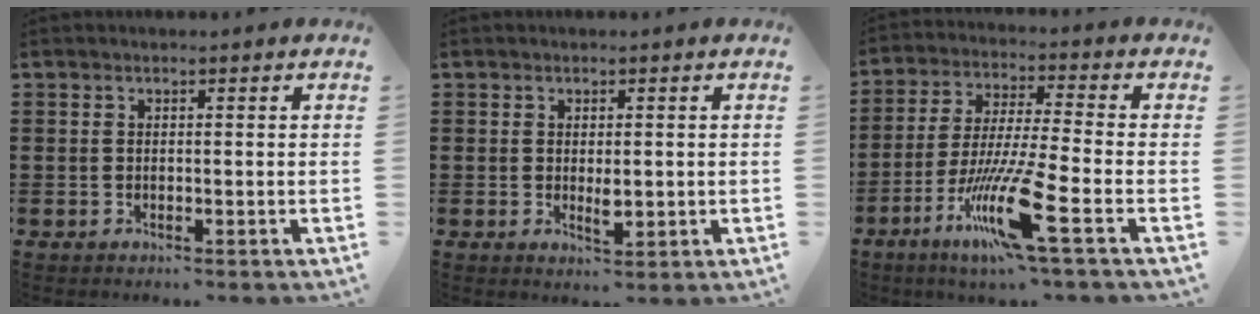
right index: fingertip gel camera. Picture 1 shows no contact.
{"total": 2.3, "force": [0.2, 1.0, 2.0], "torque": [-0.039, 0.002, 0.003]}
{"total": 12.9, "force": [-6.3, 0.8, 11.3], "torque": [-0.236, -0.010, -0.119]}